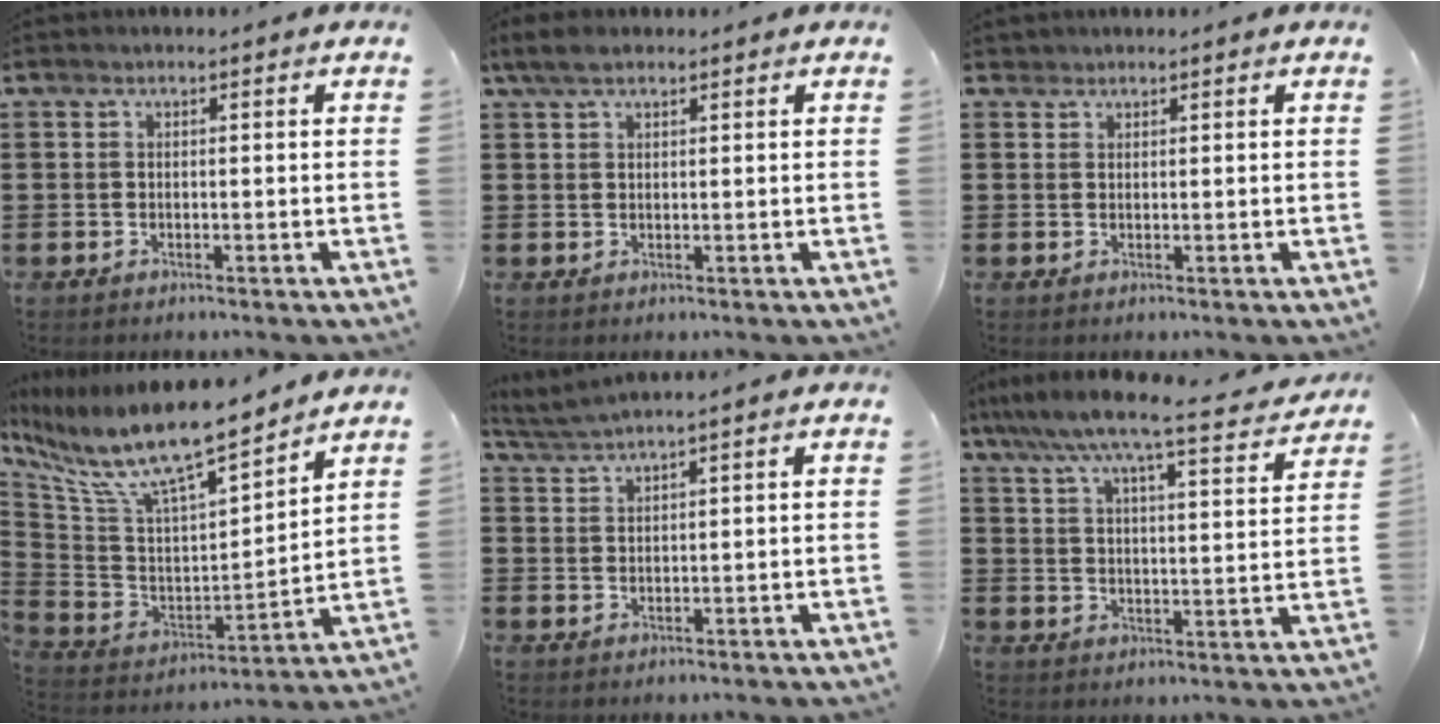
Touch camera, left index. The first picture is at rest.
{"total": 3.0, "force": [1.9, 1.2, 2.0], "torque": [-0.042, 0.006, 0.035]}
{"total": 1.0, "force": [0.9, 0.5, 0.0], "torque": [-0.004, 0.003, 0.019]}
{"total": 12.0, "force": [9.8, 2.2, 6.6], "torque": [-0.168, -0.065, 0.169]}
{"total": 2.2, "force": [2.0, -0.5, 0.9], "torque": [-0.021, -0.003, 0.037]}
{"total": 7.4, "force": [6.4, -0.1, 3.6], "torque": [-0.096, -0.040, 0.105]}